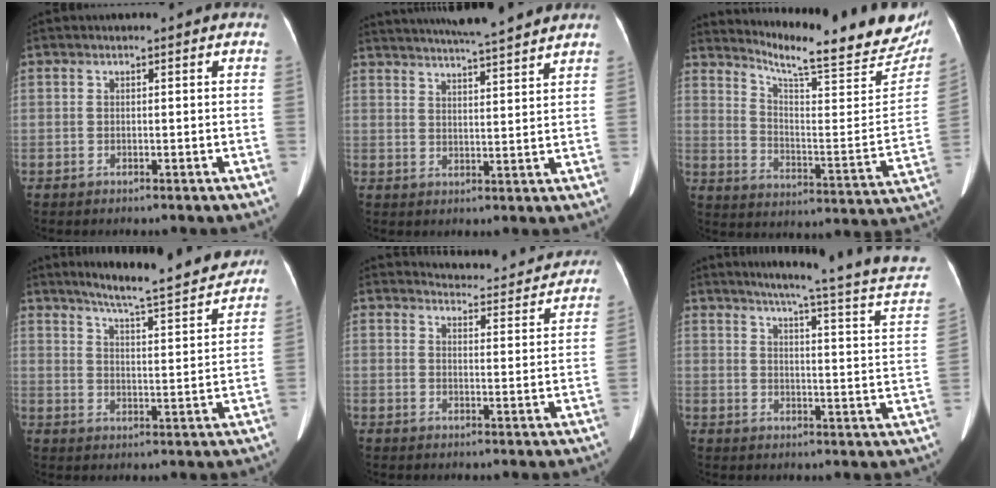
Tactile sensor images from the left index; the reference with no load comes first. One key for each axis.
{"total": 15.0, "fx": 13.4, "fy": -0.3, "fz": 6.6, "tx": -0.120, "ty": 0.010, "tz": 0.189}
{"total": 23.4, "fx": 20.9, "fy": 3.2, "fz": 9.9, "tx": -0.155, "ty": -0.072, "tz": 0.268}
{"total": 15.1, "fx": 13.5, "fy": 0.6, "fz": 6.6, "tx": -0.099, "ty": -0.009, "tz": 0.183}
{"total": 11.3, "fx": 11.1, "fy": 1.4, "fz": 1.3, "tx": -0.010, "ty": -0.010, "tz": 0.124}
{"total": 22.9, "fx": 20.0, "fy": -1.2, "fz": 11.2, "tx": -0.159, "ty": -0.063, "tz": 0.232}